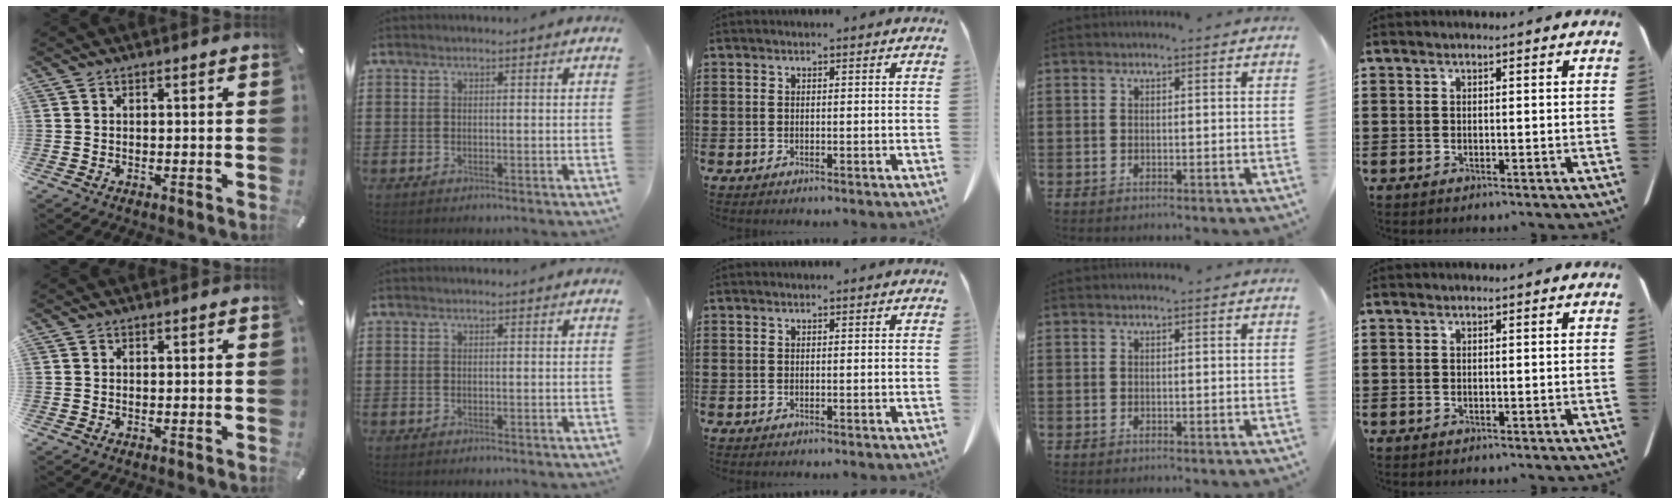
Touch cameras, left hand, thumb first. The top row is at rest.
{}